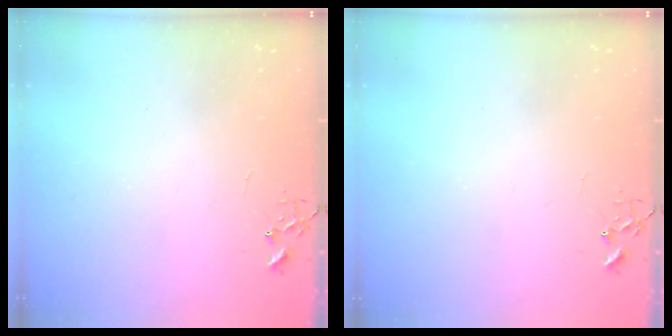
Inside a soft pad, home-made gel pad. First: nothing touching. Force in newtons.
{"total": 0.0}